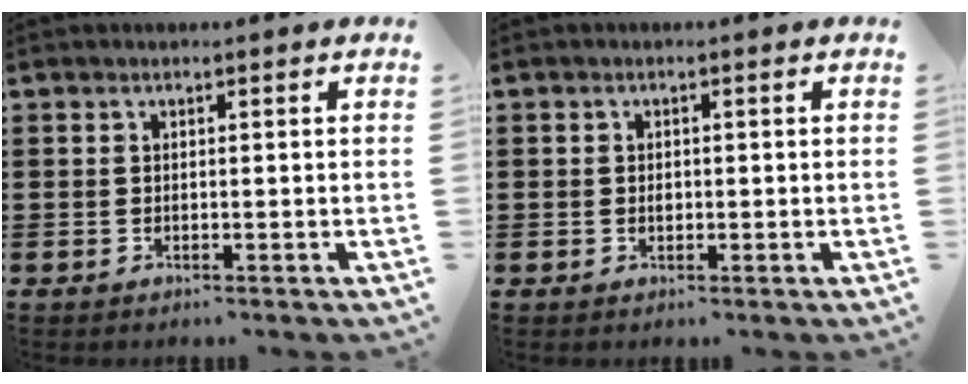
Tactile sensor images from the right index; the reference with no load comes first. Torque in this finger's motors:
{"motor_torque": [0.67, 0.80, 0.00, -0.02]}